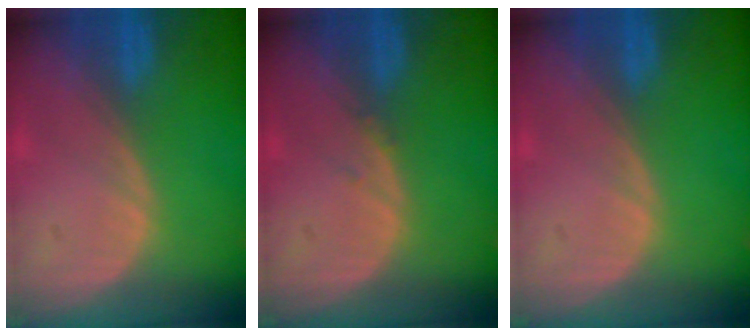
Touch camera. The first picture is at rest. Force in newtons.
{"total": 0.6, "press": 0.5, "slide": 0.1}
{"total": 0.0}